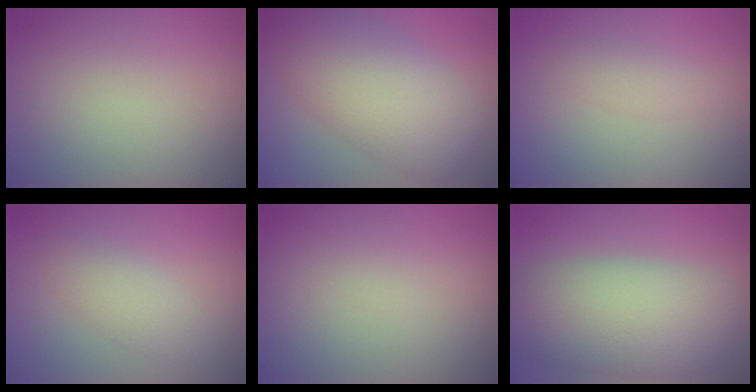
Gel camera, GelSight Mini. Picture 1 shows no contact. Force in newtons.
{"total": 8.3, "press": 8.3, "slide": 0.4}
{"total": 1.2, "press": 1.2, "slide": 0.1}
{"total": 2.2, "press": 2.2, "slide": 0.0}
{"total": 0.0}
{"total": 8.3, "press": 8.3, "slide": 0.2}